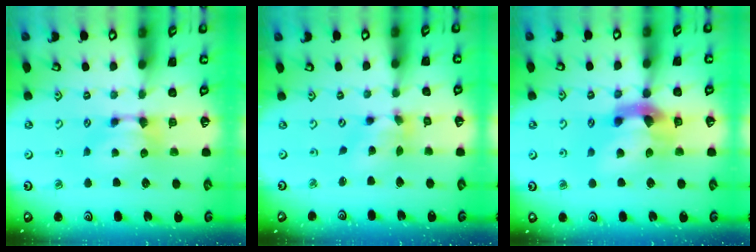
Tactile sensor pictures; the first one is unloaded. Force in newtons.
{"total": 3.2, "press": 2.8, "slide": 1.6}
{"total": 6.1, "press": 5.8, "slide": 2.2}